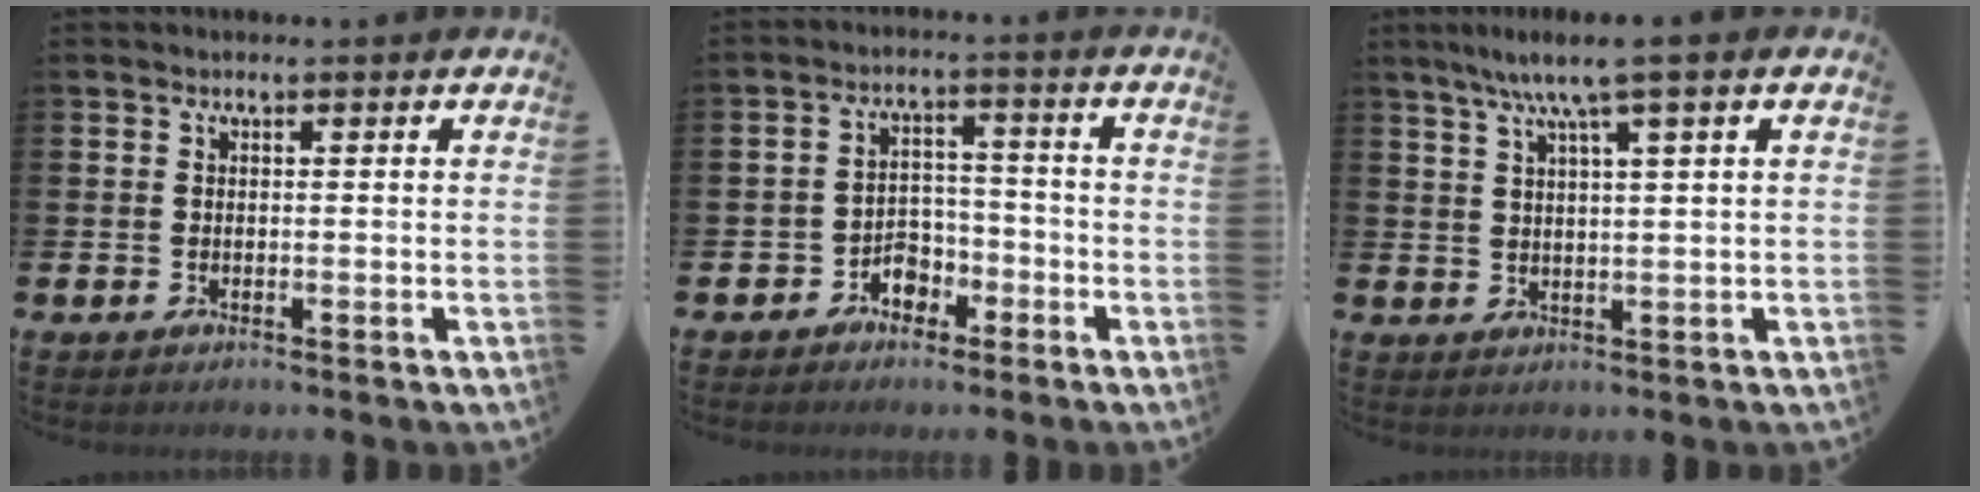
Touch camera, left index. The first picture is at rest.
{"total": 3.6, "force": [-2.5, 2.3, 1.1], "torque": [-0.034, 0.012, -0.053]}
{"total": 4.8, "force": [3.5, -0.2, 3.4], "torque": [-0.080, -0.002, 0.059]}